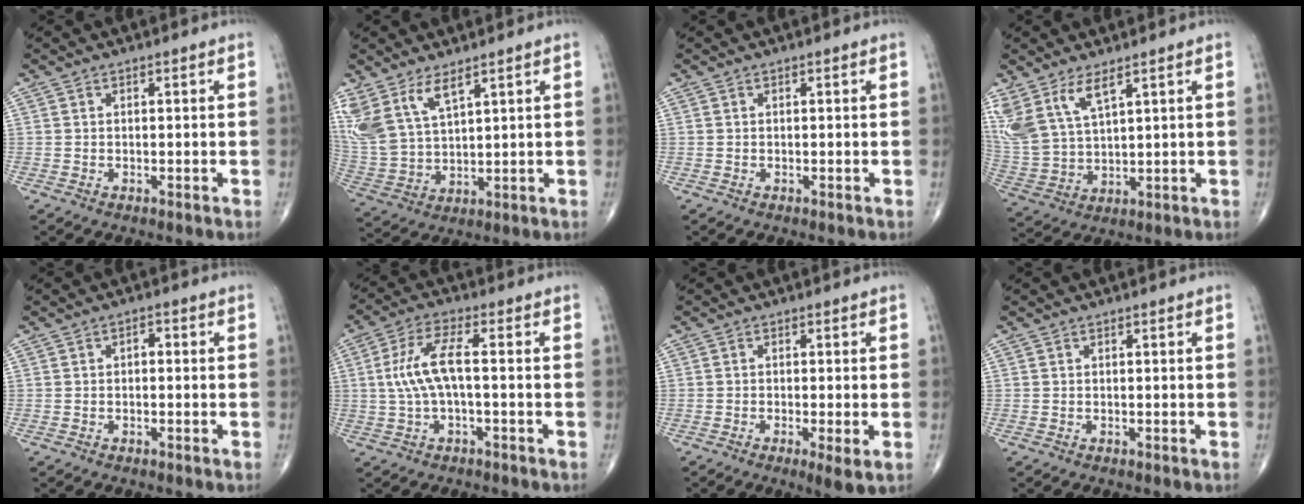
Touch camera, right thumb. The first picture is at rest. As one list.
[{"total": 11.6, "force": [7.1, 5.0, 7.7], "torque": [-0.165, -0.025, 0.160]}, {"total": 0.0}, {"total": 11.5, "force": [6.8, 4.7, 7.9], "torque": [-0.177, -0.023, 0.153]}, {"total": 1.4, "force": [0.0, 0.9, 1.1], "torque": [-0.008, 0.004, -0.006]}, {"total": 8.2, "force": [0.1, 2.6, 7.8], "torque": [-0.180, 0.025, -0.001]}, {"total": 3.9, "force": [-1.2, 0.7, 3.7], "torque": [-0.068, -0.013, -0.024]}, {"total": 0.0}]